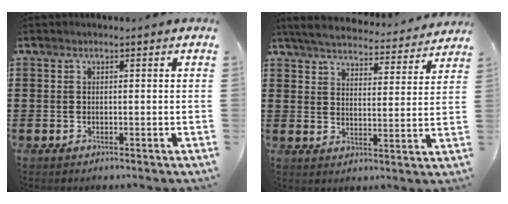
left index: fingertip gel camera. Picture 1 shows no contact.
{"total": 5.2, "force": [5.1, 0.1, 1.0], "torque": [-0.045, -0.033, 0.086]}